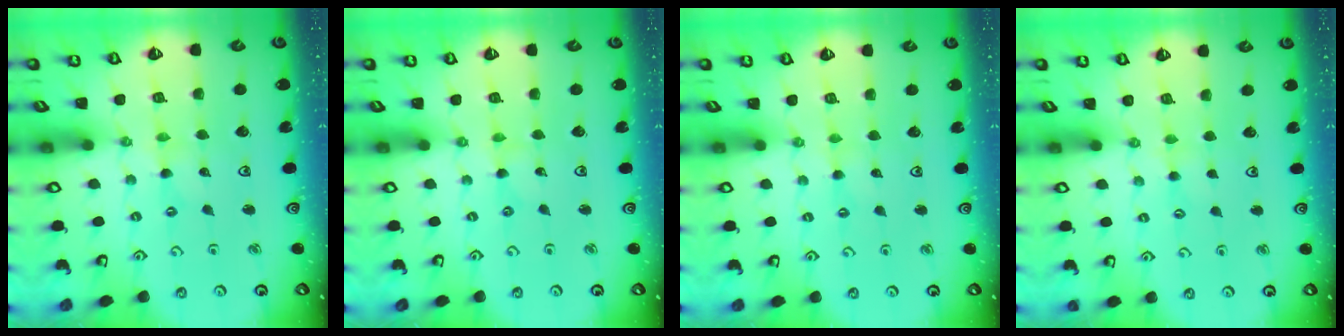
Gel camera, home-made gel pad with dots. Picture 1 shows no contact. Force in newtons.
{"total": 0.0}
{"total": 1.4, "press": 1.4, "slide": 0.3}
{"total": 1.4, "press": 1.3, "slide": 0.3}